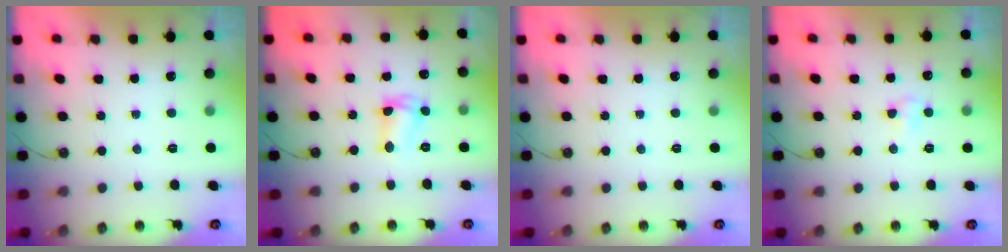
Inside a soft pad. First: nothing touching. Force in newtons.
{"total": 5.9, "press": 5.9, "slide": 0.4}
{"total": 0.0}
{"total": 2.9, "press": 2.7, "slide": 0.9}